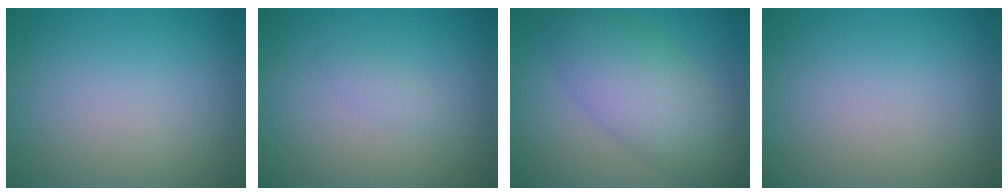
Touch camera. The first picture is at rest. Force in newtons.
{"total": 0.8, "press": 0.8, "slide": 0.1}
{"total": 6.8, "press": 6.8, "slide": 0.2}
{"total": 0.0}